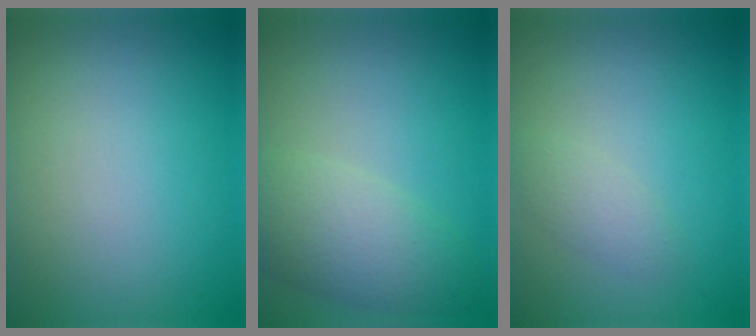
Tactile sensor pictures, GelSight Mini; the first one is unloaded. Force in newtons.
{"total": 4.8, "press": 4.8, "slide": 0.3}
{"total": 1.6, "press": 1.6, "slide": 0.2}